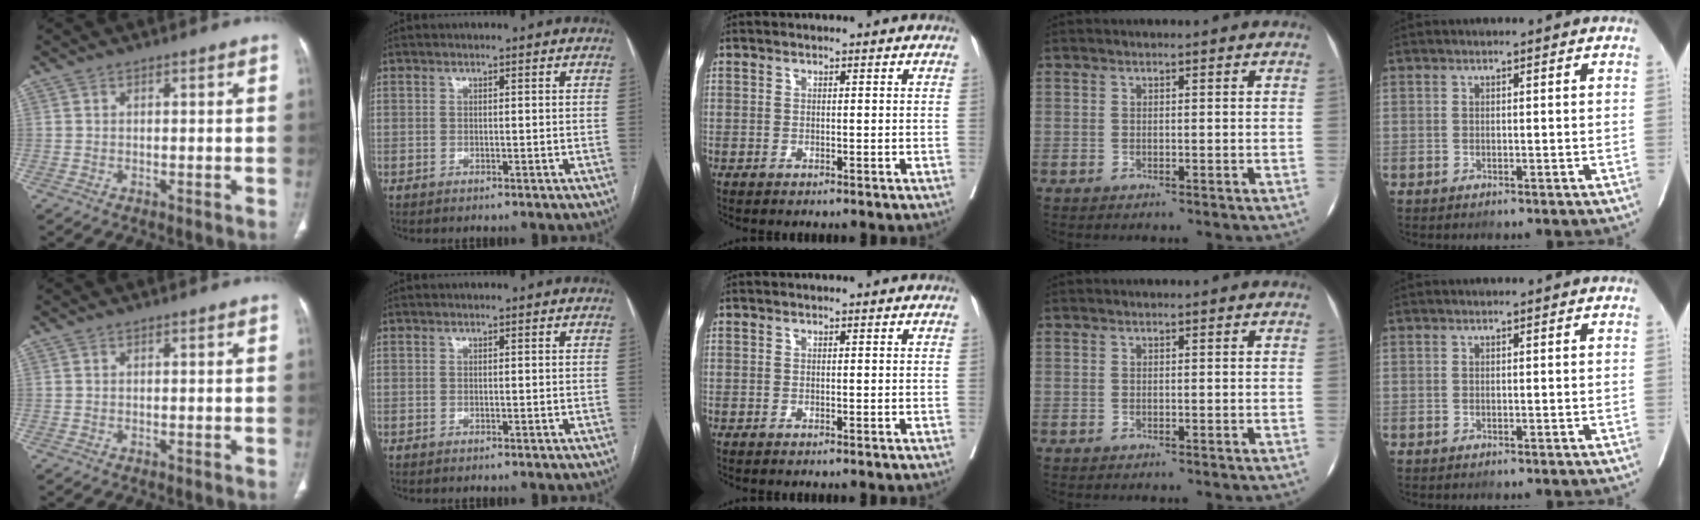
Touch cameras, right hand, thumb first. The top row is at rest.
{}